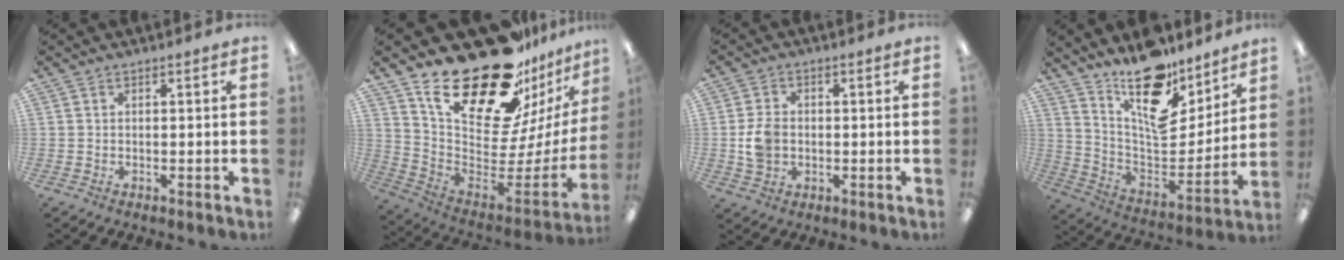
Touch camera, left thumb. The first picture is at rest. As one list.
[{"total": 29.0, "force": [20.1, 12.8, 16.5], "torque": [-0.266, -0.144, 0.369]}, {"total": 6.4, "force": [-0.4, 5.1, 3.8], "torque": [-0.068, 0.002, -0.009]}, {"total": 18.1, "force": [13.4, 7.8, 9.3], "torque": [-0.147, -0.116, 0.238]}]